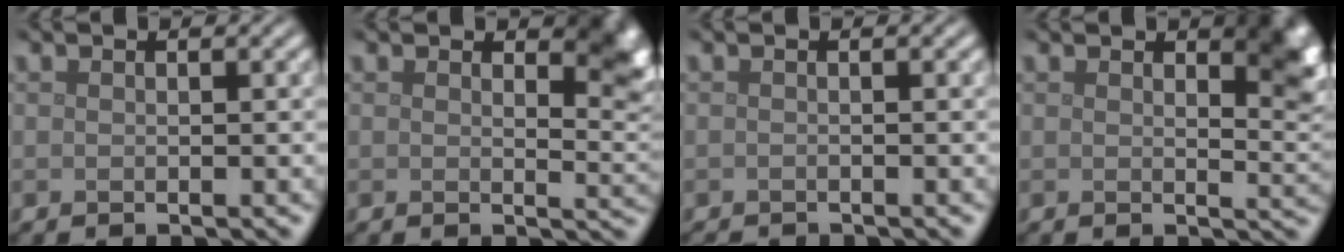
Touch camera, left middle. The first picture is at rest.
{"total": 3.6, "force": [1.8, 1.7, 2.7], "torque": [-0.026, -0.009, 0.027]}
{"total": 1.7, "force": [-1.7, 0.2, 0.4], "torque": [0.001, -0.009, -0.027]}
{"total": 4.2, "force": [2.0, 1.5, 3.3], "torque": [-0.032, -0.003, 0.031]}